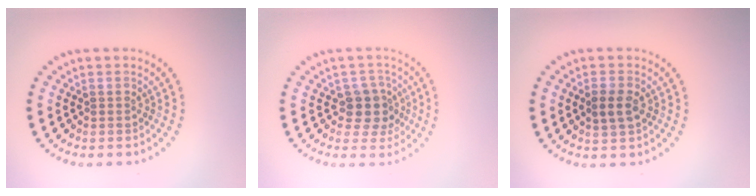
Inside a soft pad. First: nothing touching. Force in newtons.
{"total": 2.7, "press": 2.3, "slide": 1.4}
{"total": 2.1, "press": 2.1, "slide": 0.3}